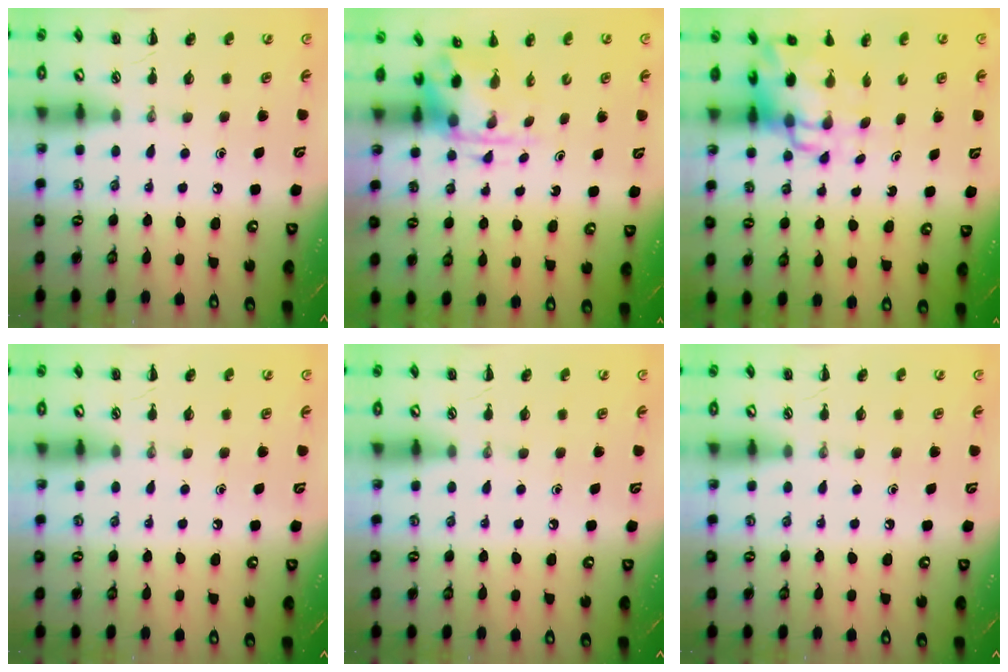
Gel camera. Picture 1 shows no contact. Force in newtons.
{"total": 3.9, "press": 3.8, "slide": 0.6}
{"total": 8.6, "press": 8.2, "slide": 2.3}
{"total": 0.0}
{"total": 0.0}
{"total": 0.0}